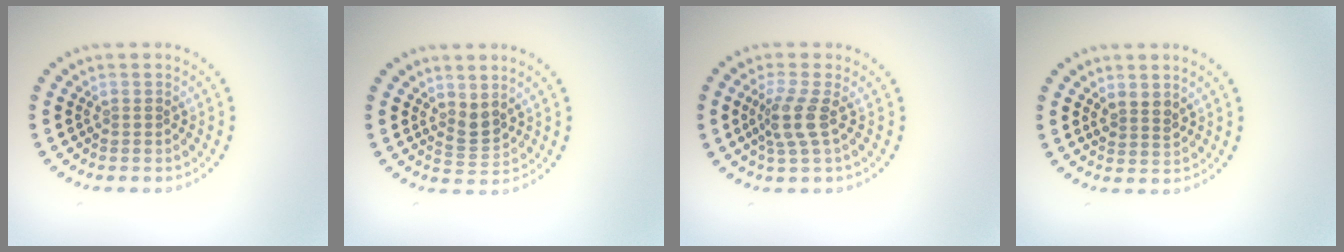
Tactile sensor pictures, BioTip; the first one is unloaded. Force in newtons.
{"total": 1.8, "press": 1.4, "slide": 1.2}
{"total": 2.6, "press": 2.1, "slide": 1.7}
{"total": 1.6, "press": 1.3, "slide": 0.8}